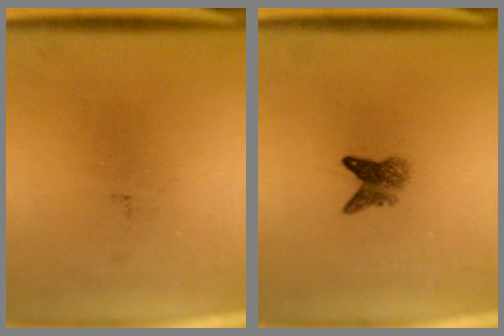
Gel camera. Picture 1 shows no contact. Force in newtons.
{"total": 2.6}